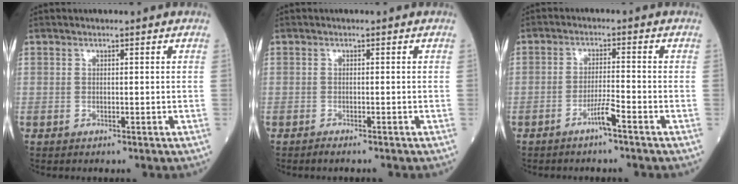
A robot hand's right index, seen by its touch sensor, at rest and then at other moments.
{"total": 1.7, "force": [-1.5, -0.1, 0.9], "torque": [-0.010, 0.000, -0.020]}
{"total": 3.3, "force": [-2.2, -0.3, 2.4], "torque": [-0.047, -0.003, -0.044]}